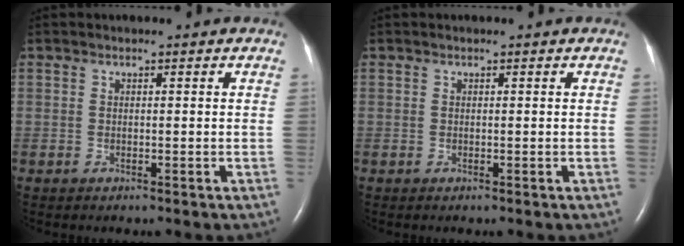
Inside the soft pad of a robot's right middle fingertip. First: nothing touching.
{"total": 0.0}